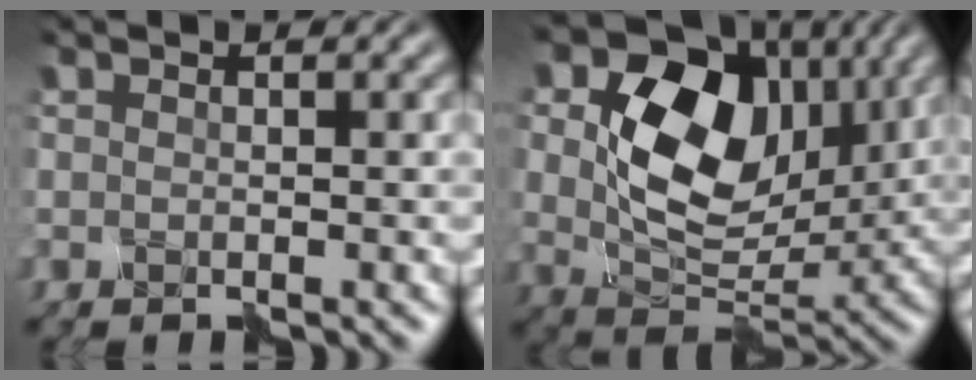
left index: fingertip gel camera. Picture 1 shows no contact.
{"total": 13.5, "force": [4.2, 9.4, 8.7], "torque": [-0.159, 0.003, 0.083]}